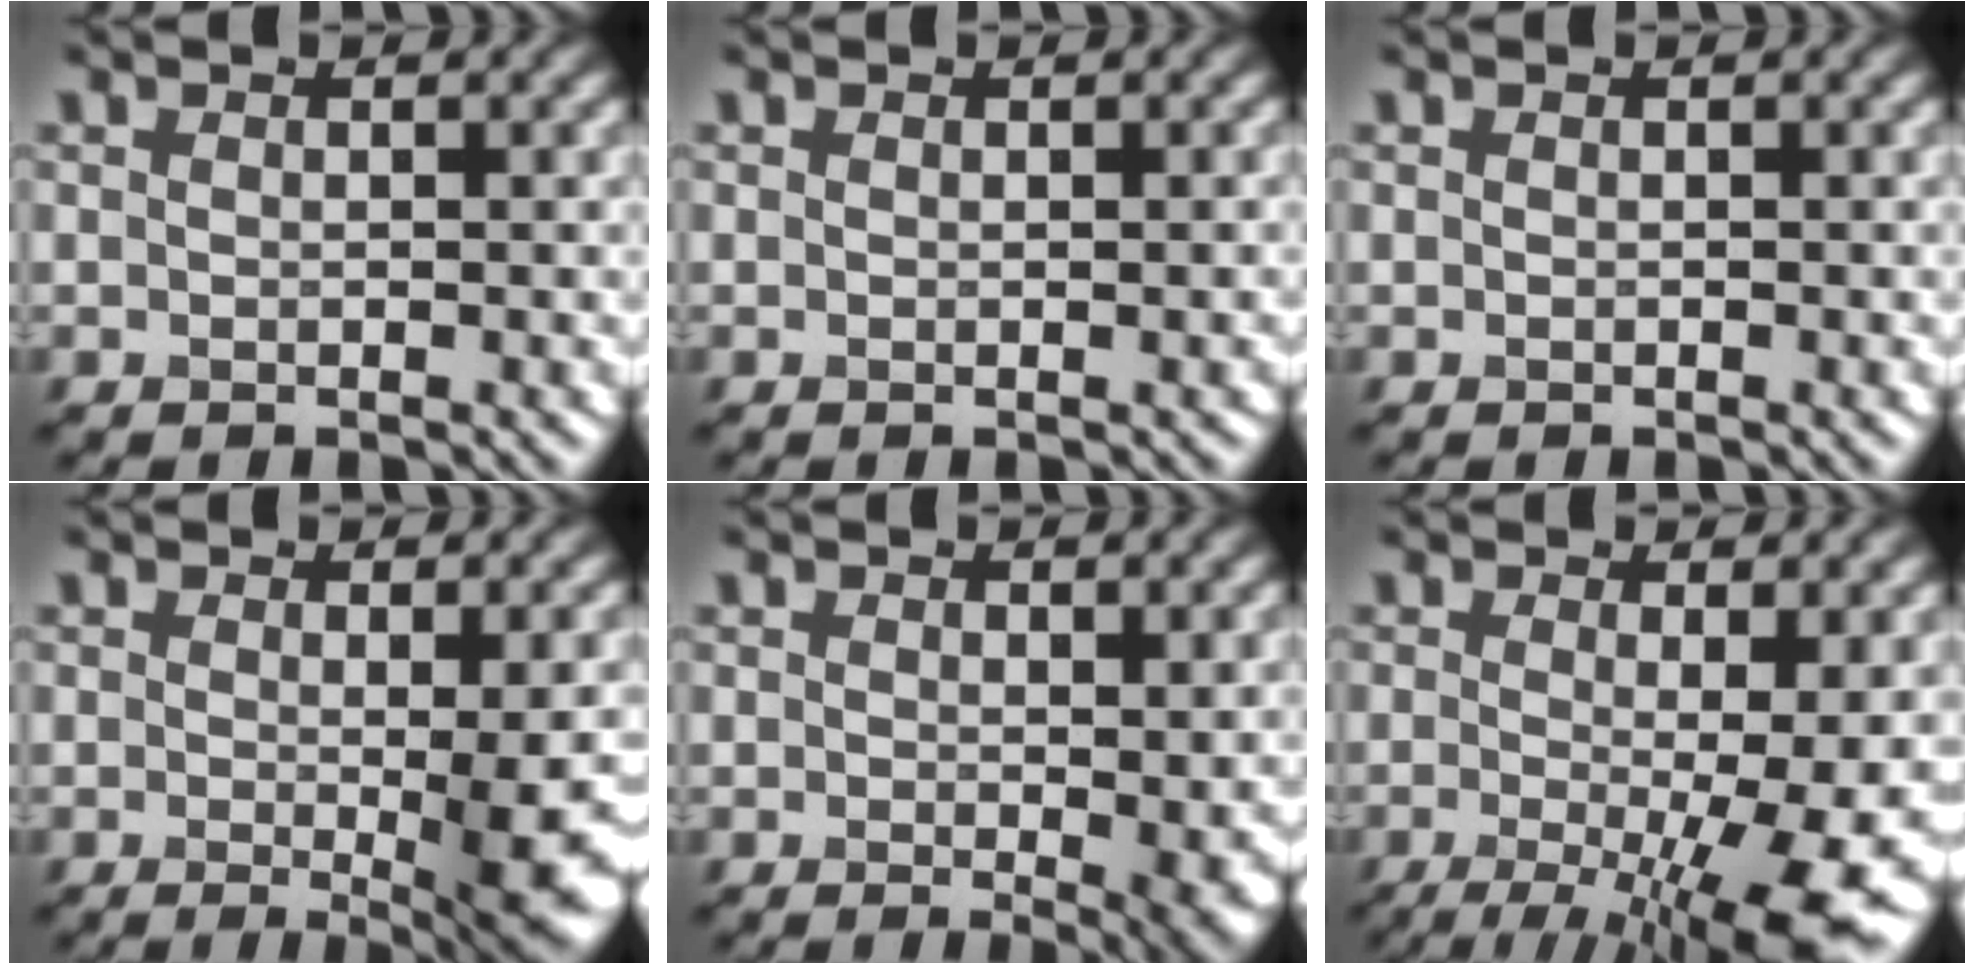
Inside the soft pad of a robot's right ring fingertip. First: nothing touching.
{"total": 0.0}
{"total": 0.0}
{"total": 5.3, "force": [-0.6, 0.8, 5.2], "torque": [-0.076, -0.013, -0.006]}
{"total": 2.5, "force": [0.0, 0.4, 2.4], "torque": [-0.029, -0.011, -0.001]}
{"total": 11.5, "force": [-2.6, 3.3, 10.7], "torque": [-0.157, -0.020, -0.029]}